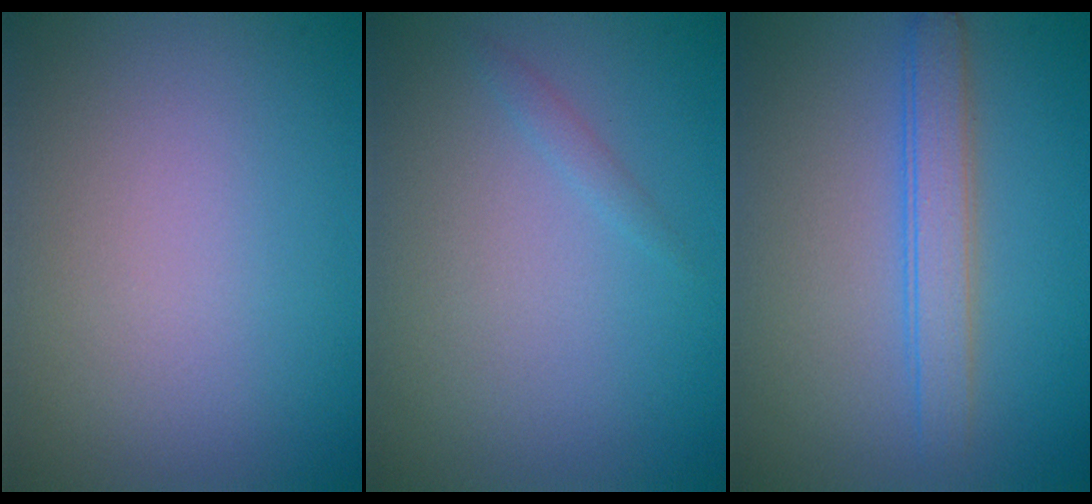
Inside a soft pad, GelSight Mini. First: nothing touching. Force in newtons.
{"total": 0.7, "press": 0.7, "slide": 0.0}
{"total": 2.9, "press": 2.9, "slide": 0.1}